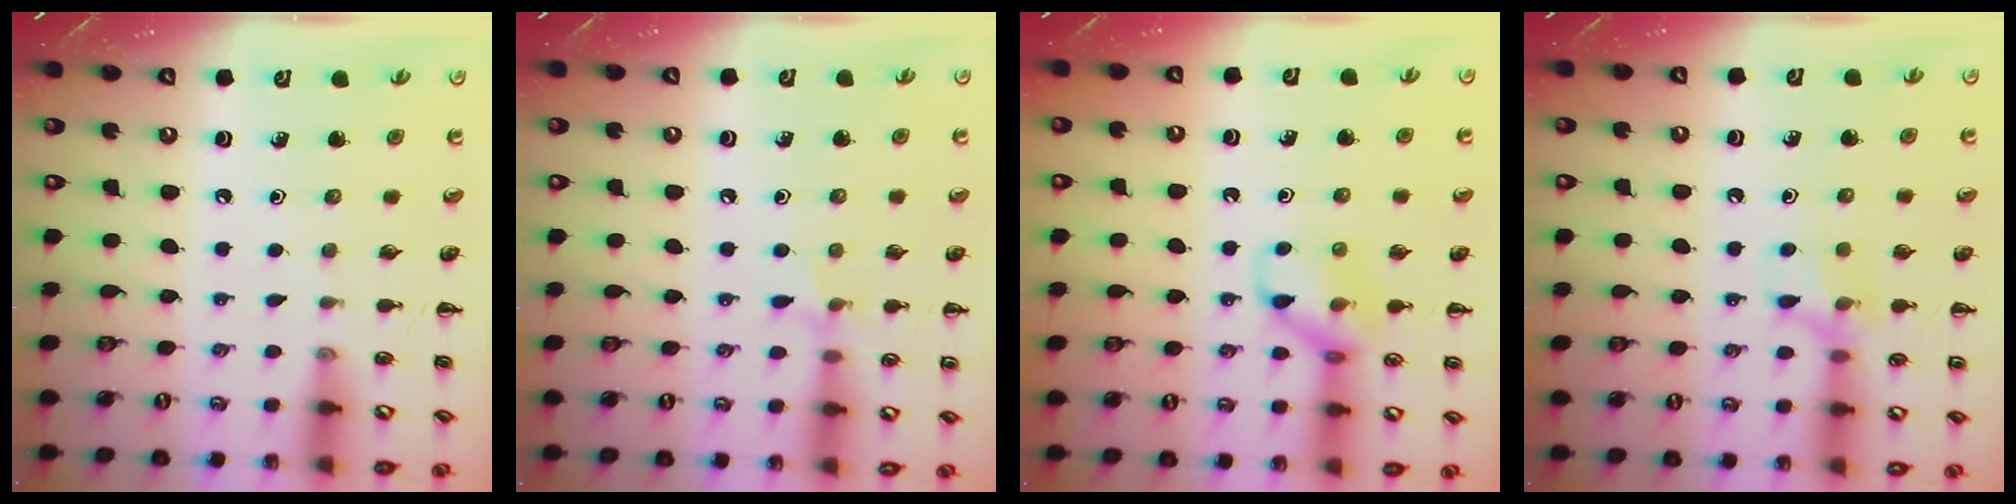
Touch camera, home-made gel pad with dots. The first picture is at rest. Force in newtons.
{"total": 5.4, "press": 5.1, "slide": 1.9}
{"total": 9.6, "press": 9.6, "slide": 0.1}
{"total": 8.4, "press": 8.3, "slide": 1.4}